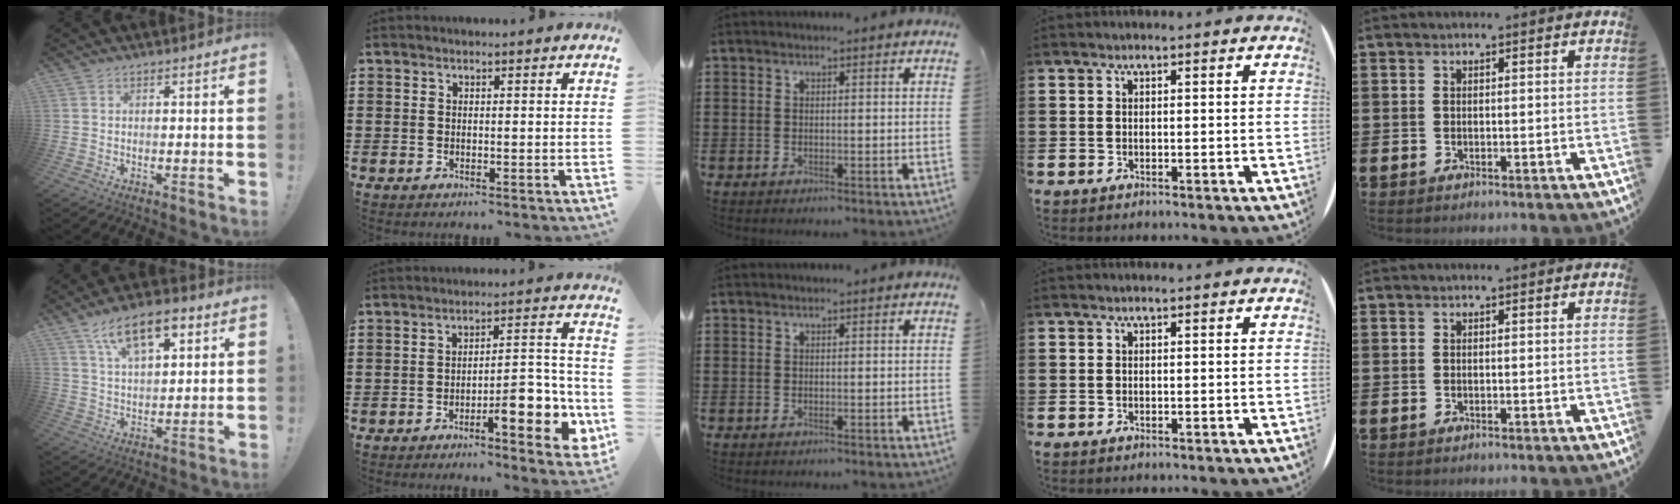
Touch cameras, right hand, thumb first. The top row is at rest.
{"thumb": {"total": 13.1, "force": [7.0, 5.9, 9.3], "torque": [-0.149, -0.018, 0.122]}, "index": {"total": 8.2, "force": [-3.8, 2.3, 6.8], "torque": [-0.092, 0.001, -0.064]}}